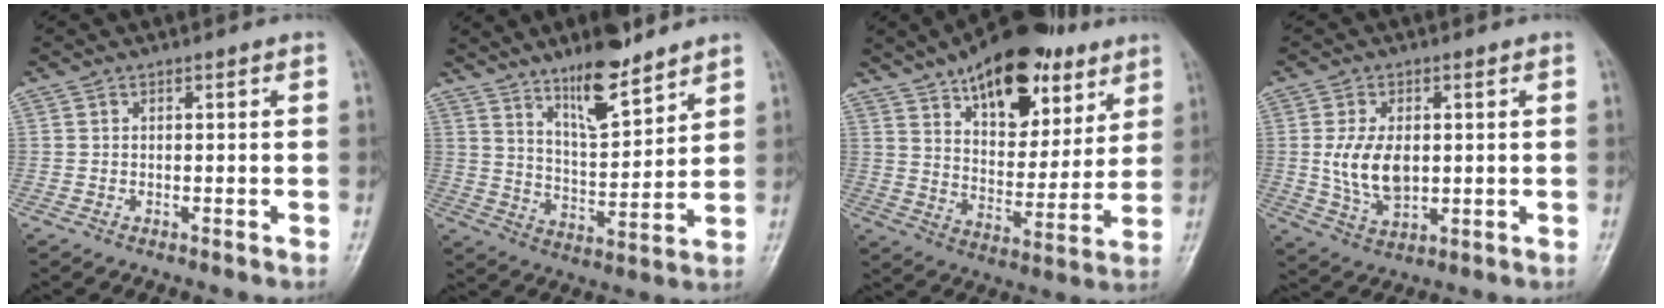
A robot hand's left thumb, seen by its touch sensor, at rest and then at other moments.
{"total": 11.9, "force": [8.7, 3.2, 7.4], "torque": [-0.111, -0.063, 0.156]}
{"total": 21.8, "force": [12.8, 10.9, 13.9], "torque": [-0.165, -0.042, 0.203]}
{"total": 9.0, "force": [0.5, 5.6, 7.1], "torque": [-0.126, -0.010, 0.018]}